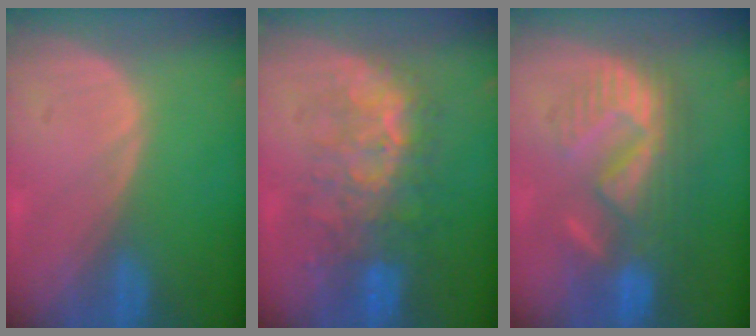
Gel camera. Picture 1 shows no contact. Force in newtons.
{"total": 9.1, "press": 8.5, "slide": 3.1}
{"total": 10.1, "press": 9.4, "slide": 3.5}